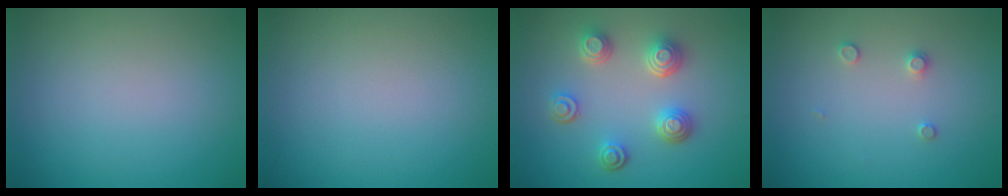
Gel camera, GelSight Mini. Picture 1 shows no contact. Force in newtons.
{"total": 0.0}
{"total": 4.1, "press": 3.4, "slide": 2.3}
{"total": 1.0, "press": 1.0, "slide": 0.2}